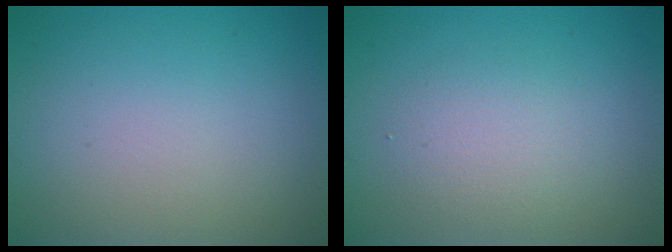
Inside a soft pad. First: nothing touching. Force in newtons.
{"total": 2.5, "press": 2.5, "slide": 0.1}